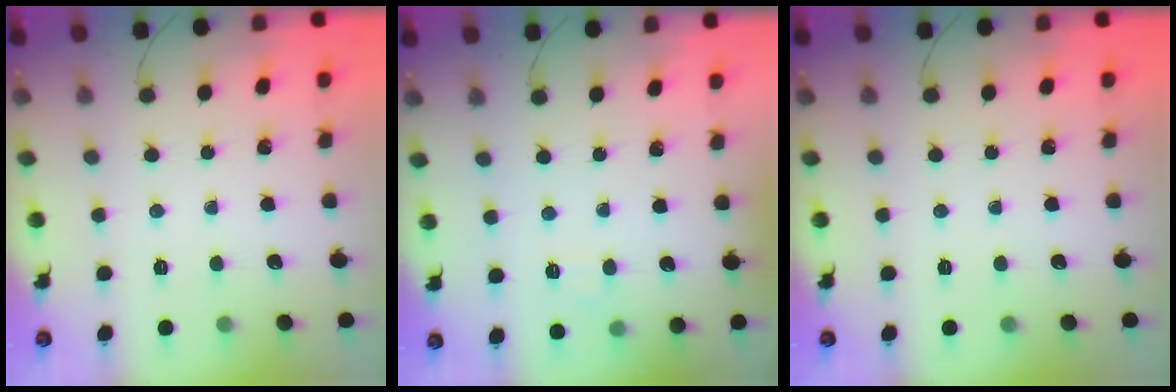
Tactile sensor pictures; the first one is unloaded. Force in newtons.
{"total": 5.4, "press": 5.2, "slide": 1.4}
{"total": 0.0}